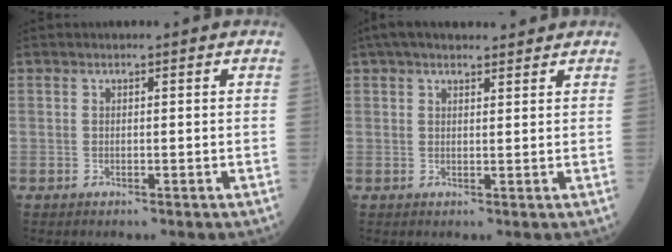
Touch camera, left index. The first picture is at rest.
{"total": 8.4, "force": [7.0, 2.1, 4.0], "torque": [-0.053, 0.035, 0.107]}